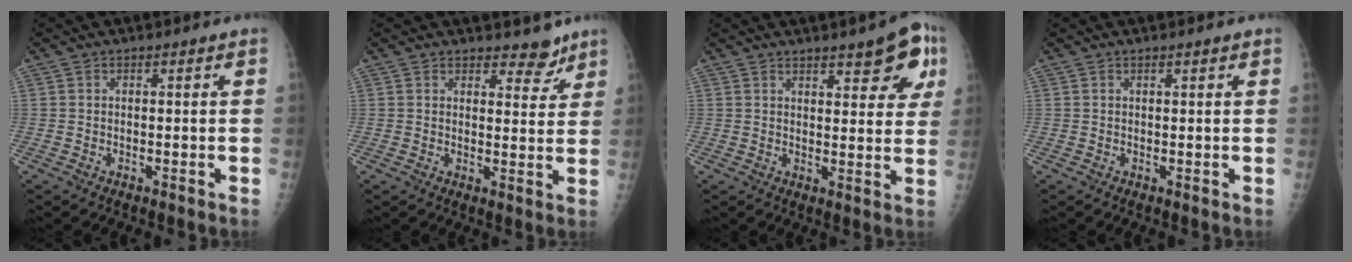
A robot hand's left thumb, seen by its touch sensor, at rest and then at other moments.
{"total": 4.5, "force": [3.7, 2.2, 1.3], "torque": [0.010, -0.027, 0.049]}
{"total": 10.4, "force": [5.3, 3.5, 8.2], "torque": [-0.072, -0.020, 0.063]}
{"total": 0.8, "force": [0.5, 0.1, 0.6], "torque": [-0.007, 0.000, 0.008]}